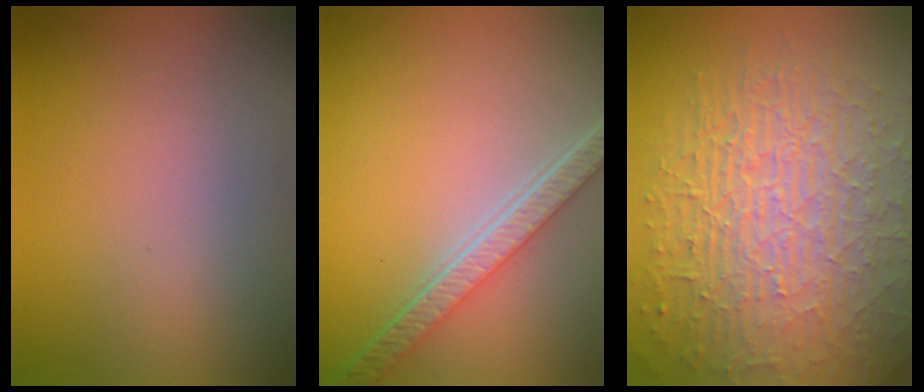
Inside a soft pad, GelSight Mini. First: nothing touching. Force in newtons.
{"total": 5.0, "press": 3.7, "slide": 3.4}
{"total": 10.0, "press": 6.5, "slide": 7.6}